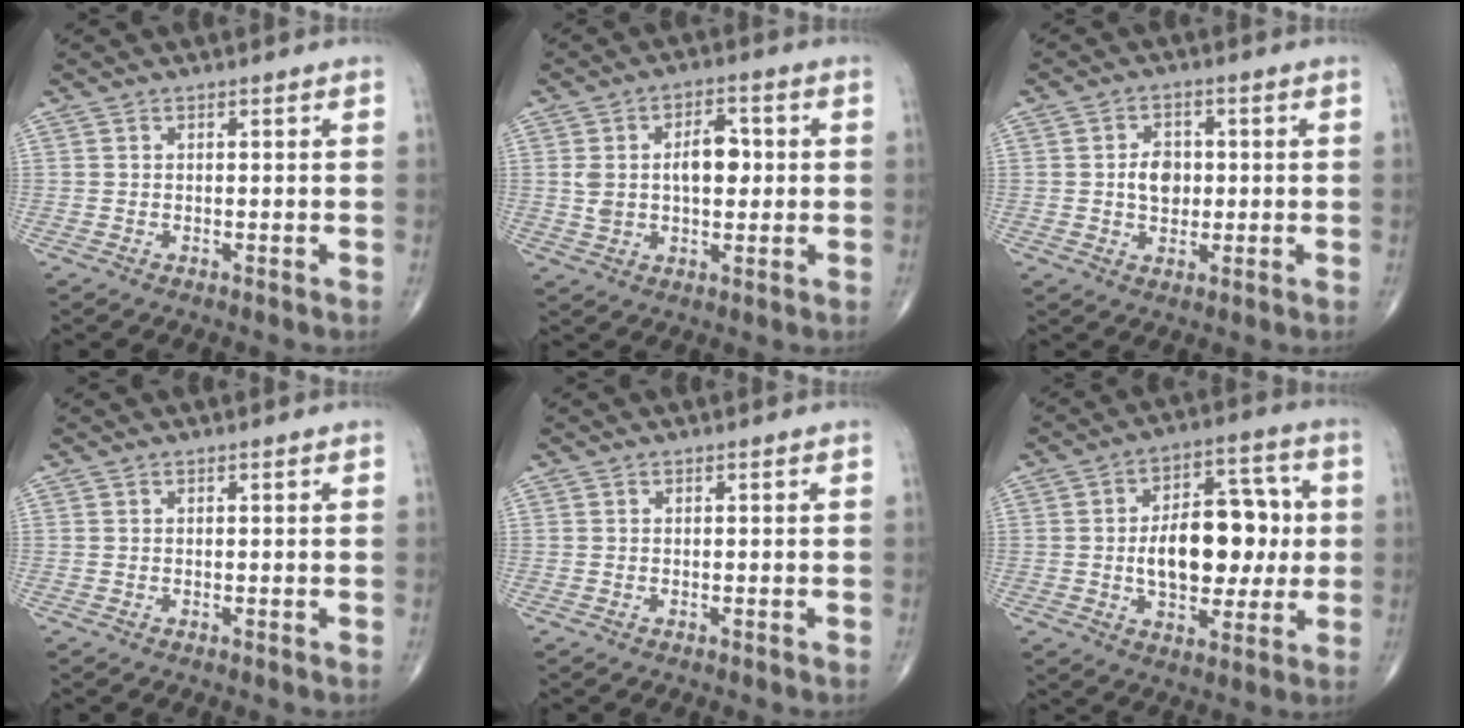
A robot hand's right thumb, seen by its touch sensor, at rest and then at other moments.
{"total": 9.3, "force": [1.1, 5.3, 7.5], "torque": [-0.111, 0.013, 0.021]}
{"total": 5.5, "force": [0.1, 4.1, 3.7], "torque": [-0.040, 0.004, 0.001]}
{"total": 0.0}
{"total": 0.0}
{"total": 17.0, "force": [0.0, 9.8, 13.8], "torque": [-0.169, 0.024, 0.002]}